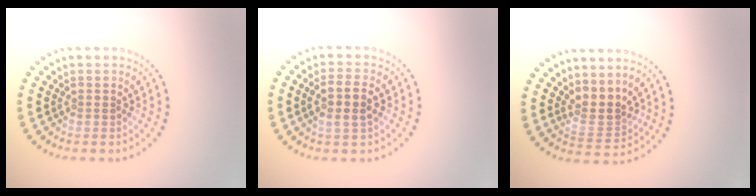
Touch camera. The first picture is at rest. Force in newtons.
{"total": 3.0, "press": 2.8, "slide": 0.9}
{"total": 2.4, "press": 2.0, "slide": 1.5}